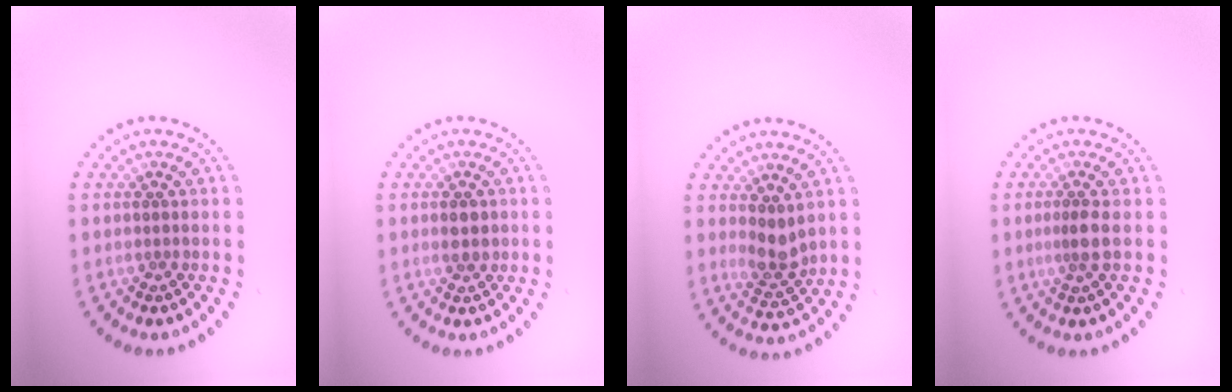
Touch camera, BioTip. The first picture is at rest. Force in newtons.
{"total": 1.5, "press": 1.5, "slide": 0.1}
{"total": 2.7, "press": 2.4, "slide": 1.1}
{"total": 1.4, "press": 1.0, "slide": 1.0}